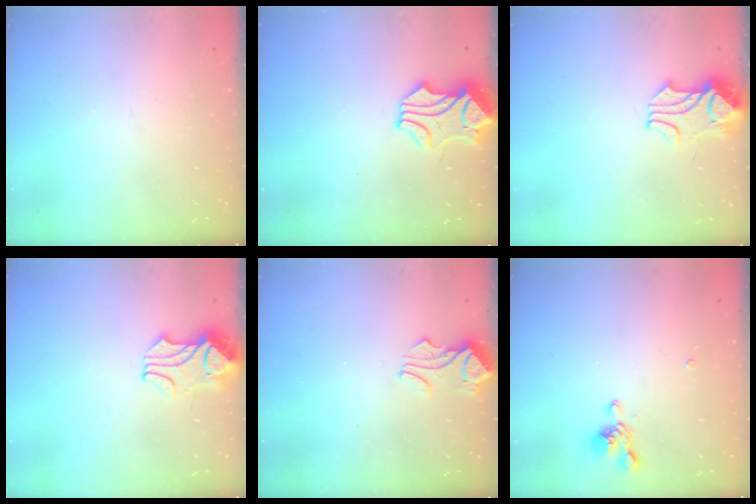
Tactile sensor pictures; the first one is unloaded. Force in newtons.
{"total": 0.9, "press": 0.1, "slide": 0.9}
{"total": 2.5, "press": 2.3, "slide": 0.8}
{"total": 2.2, "press": 2.1, "slide": 0.8}
{"total": 2.2, "press": 2.2, "slide": 0.1}
{"total": 3.0, "press": 2.9, "slide": 0.6}